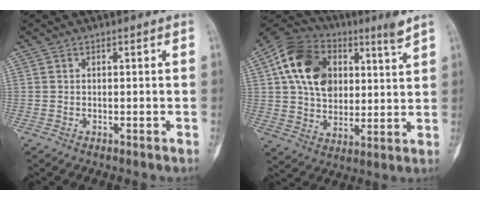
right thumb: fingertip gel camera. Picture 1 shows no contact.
{"total": 17.2, "force": [6.7, 10.9, 11.5], "torque": [-0.168, -0.010, 0.112]}